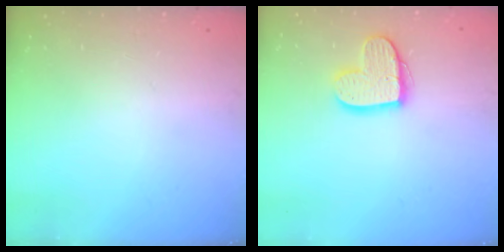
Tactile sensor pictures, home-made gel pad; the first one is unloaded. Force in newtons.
{"total": 13.5, "press": 13.5, "slide": 0.9}